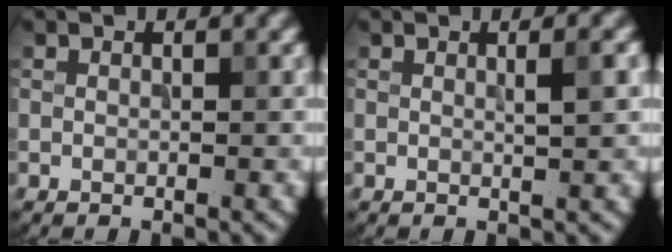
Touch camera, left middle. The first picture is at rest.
{"total": 2.0, "force": [0.4, 0.4, 1.9], "torque": [-0.022, 0.006, 0.004]}